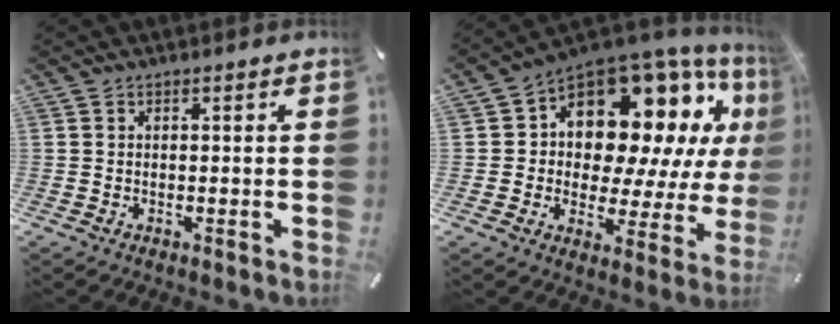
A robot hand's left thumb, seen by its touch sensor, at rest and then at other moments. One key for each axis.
{"total": 15.2, "fx": 8.1, "fy": 9.8, "fz": 8.4, "tx": -0.127, "ty": -0.079, "tz": 0.139}